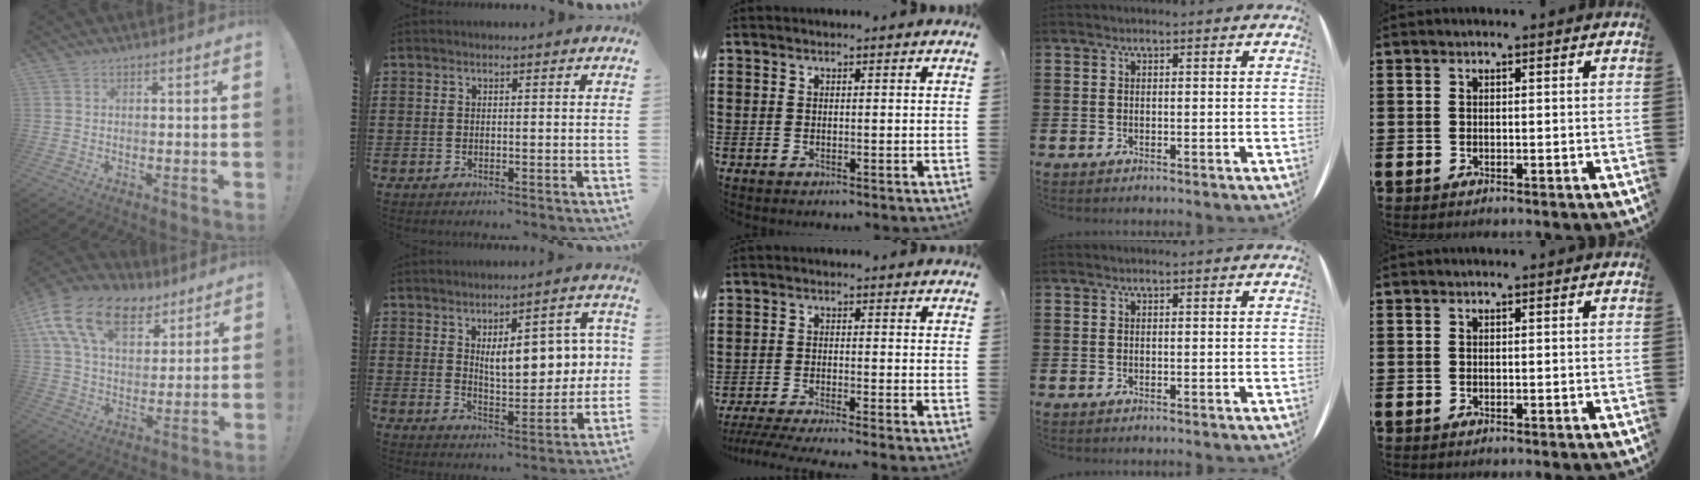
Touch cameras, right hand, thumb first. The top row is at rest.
{"thumb": {"total": 19.7, "force": [10.2, 12.2, 11.8], "torque": [-0.193, -0.046, 0.187]}, "index": {"total": 8.8, "force": [2.0, 4.2, 7.5], "torque": [-0.107, -0.004, 0.026]}, "middle": {"total": 2.9, "force": [-2.6, -0.3, 1.2], "torque": [-0.027, -0.005, -0.054]}}